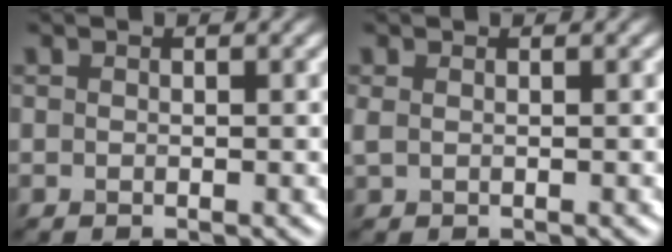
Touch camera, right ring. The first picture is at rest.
{"total": 0.6, "force": [0.2, 0.3, 0.5], "torque": [-0.016, 0.000, 0.003]}